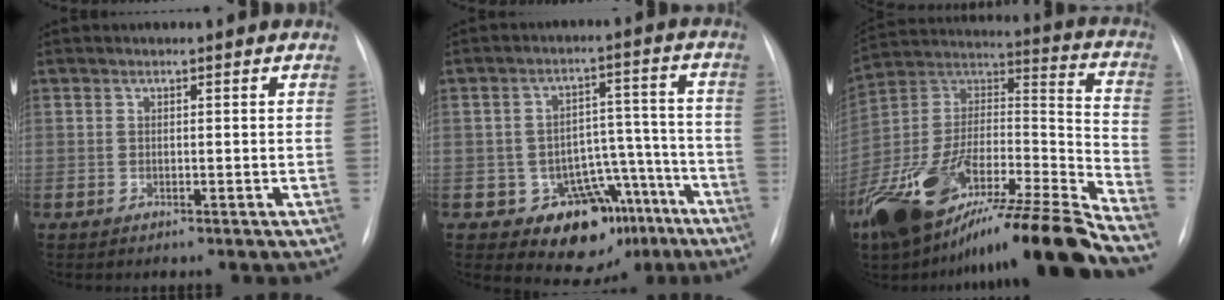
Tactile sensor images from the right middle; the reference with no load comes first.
{"total": 11.7, "force": [-7.0, 8.4, 4.0], "torque": [-0.014, 0.071, -0.087]}
{"total": 28.9, "force": [-22.0, 2.8, 18.6], "torque": [-0.296, -0.011, -0.380]}